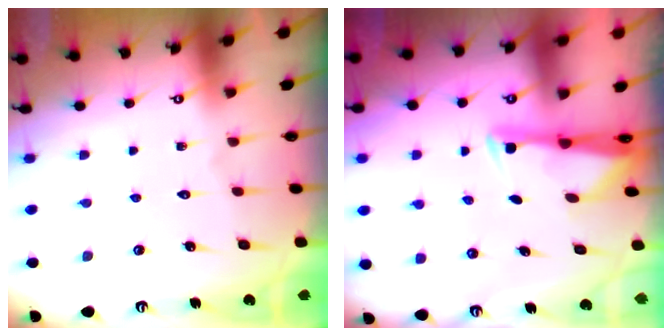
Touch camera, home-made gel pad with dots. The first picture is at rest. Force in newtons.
{"total": 2.7, "press": 2.7, "slide": 0.4}